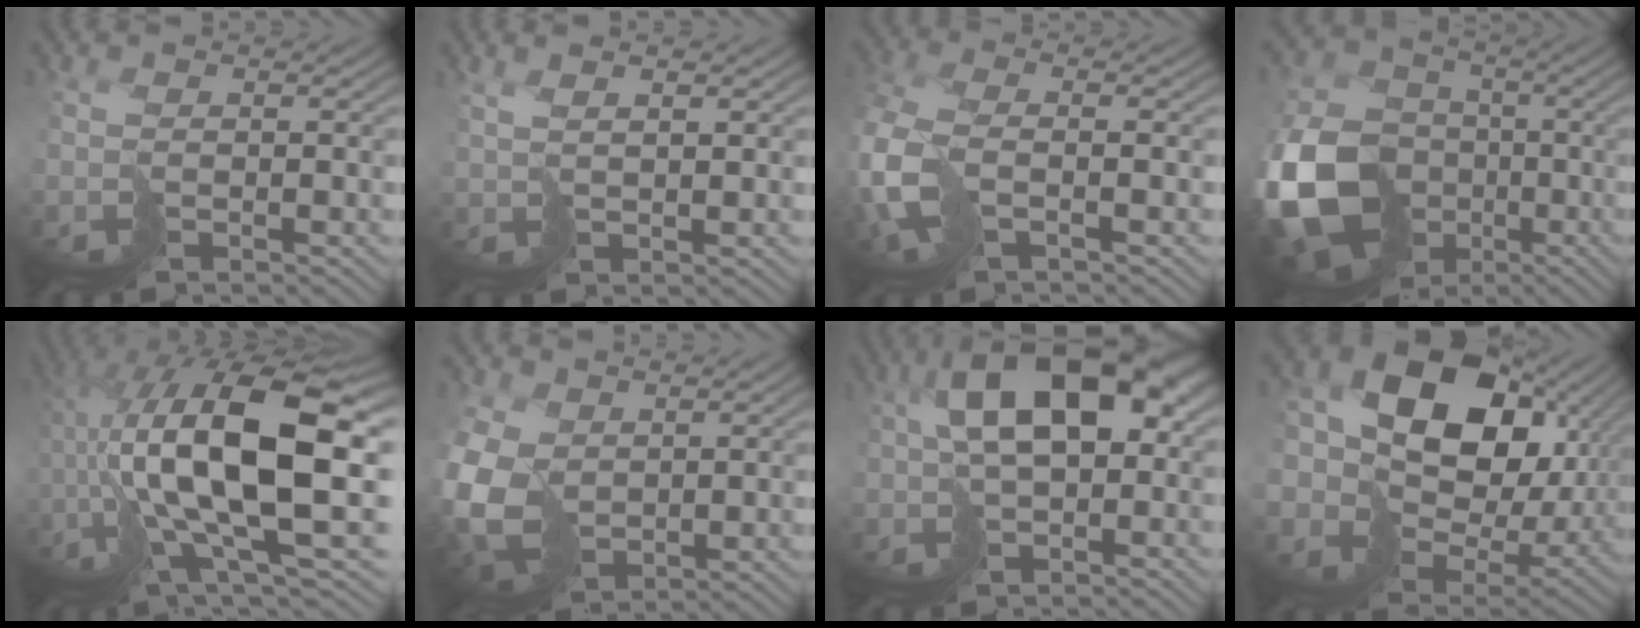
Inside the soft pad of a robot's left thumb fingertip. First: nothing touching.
{"total": 2.3, "force": [1.8, 0.6, 1.4], "torque": [-0.009, 0.006, 0.028]}
{"total": 8.4, "force": [-1.9, 4.8, 6.6], "torque": [-0.214, -0.020, -0.039]}
{"total": 19.7, "force": [-5.9, 16.0, 9.8], "torque": [-0.265, -0.053, -0.089]}
{"total": 19.0, "force": [1.4, 7.5, 17.4], "torque": [-0.327, 0.006, 0.022]}
{"total": 10.7, "force": [0.0, 8.2, 6.9], "torque": [-0.216, -0.024, 0.003]}
{"total": 13.0, "force": [0.7, 7.0, 10.9], "torque": [-0.181, -0.004, 0.016]}
{"total": 20.4, "force": [5.3, 15.9, 11.6], "torque": [-0.271, -0.002, 0.114]}